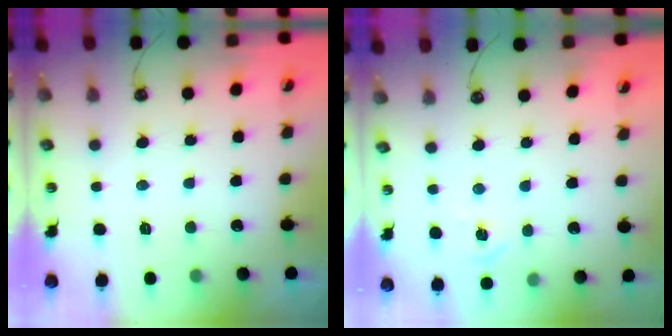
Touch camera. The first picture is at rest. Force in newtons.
{"total": 3.8, "press": 3.8, "slide": 0.5}